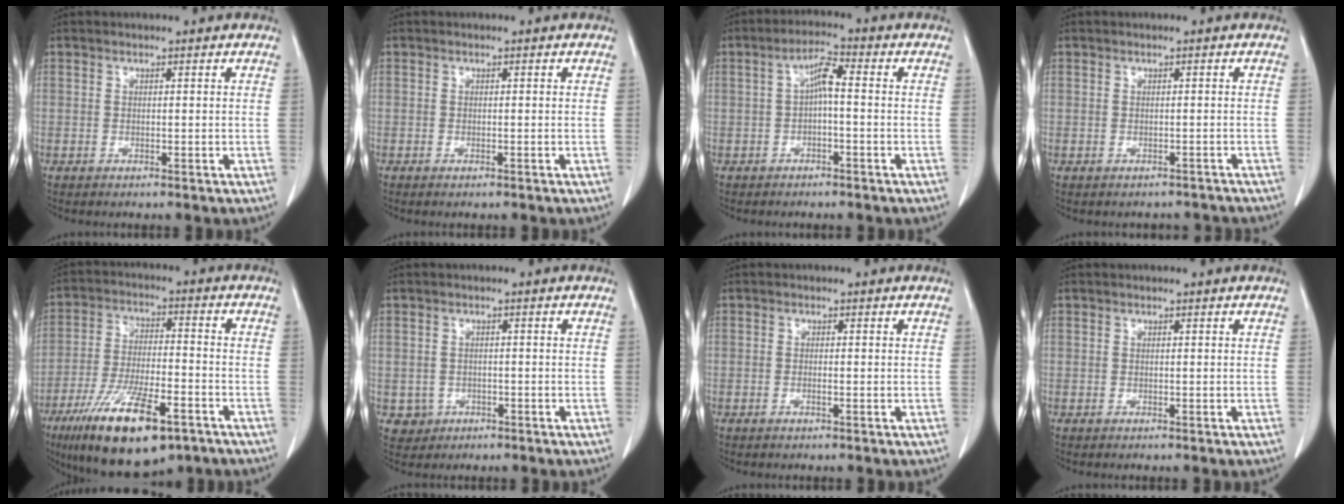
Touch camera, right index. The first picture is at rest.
{"total": 0.7, "force": [-0.5, 0.1, 0.5], "torque": [-0.009, -0.001, -0.005]}
{"total": 4.0, "force": [-0.1, 0.8, 3.9], "torque": [-0.070, 0.016, -0.003]}
{"total": 3.3, "force": [-2.9, 1.7, -0.1], "torque": [0.002, 0.016, -0.033]}
{"total": 16.8, "force": [-10.1, 4.6, 12.6], "torque": [-0.236, -0.024, -0.170]}
{"total": 3.0, "force": [-1.1, 2.9, 0.2], "torque": [0.003, 0.009, -0.012]}
{"total": 0.7, "force": [-0.4, 0.1, 0.6], "torque": [-0.014, 0.000, -0.006]}
{"total": 0.0}